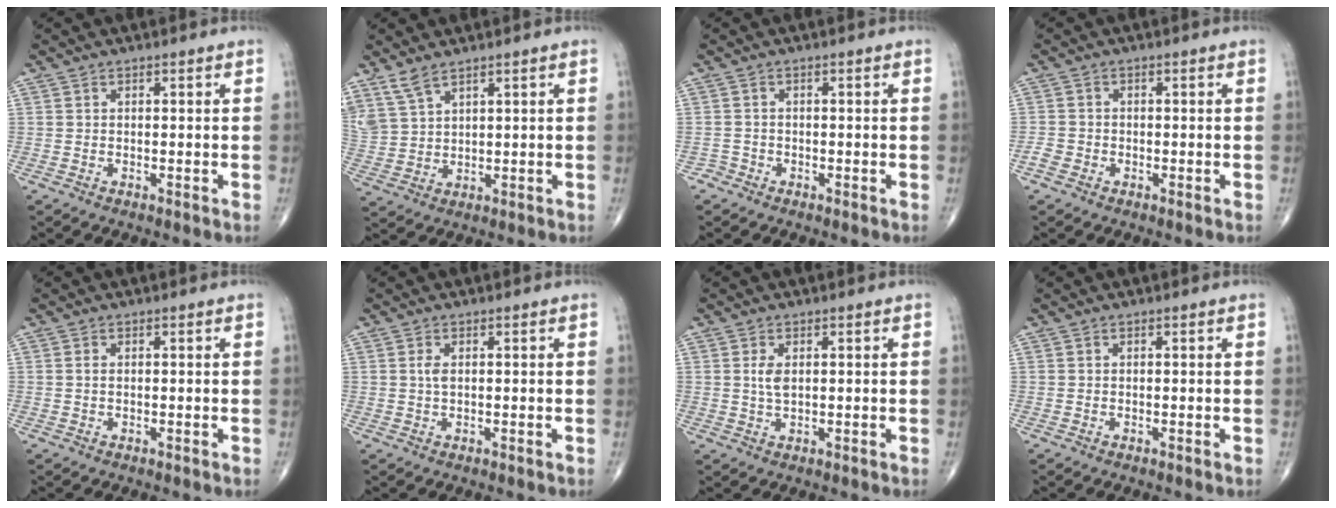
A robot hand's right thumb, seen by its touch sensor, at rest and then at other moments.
{"total": 5.5, "force": [4.4, 1.9, 2.8], "torque": [-0.064, -0.013, 0.103]}
{"total": 1.5, "force": [-0.8, 1.2, -0.3], "torque": [0.017, 0.008, -0.022]}
{"total": 1.9, "force": [-1.1, 1.5, 0.6], "torque": [-0.008, 0.006, -0.024]}
{"total": 0.7, "force": [0.1, 0.4, 0.6], "torque": [-0.015, 0.004, 0.003]}
{"total": 1.4, "force": [0.3, 0.6, 1.3], "torque": [-0.030, 0.002, 0.009]}
{"total": 2.6, "force": [0.6, 1.3, 2.2], "torque": [-0.044, -0.002, 0.014]}
{"total": 0.0}